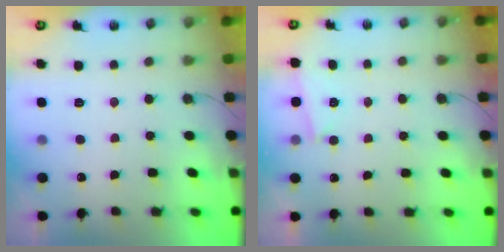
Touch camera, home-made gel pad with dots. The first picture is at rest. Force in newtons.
{"total": 2.3, "press": 2.2, "slide": 0.9}